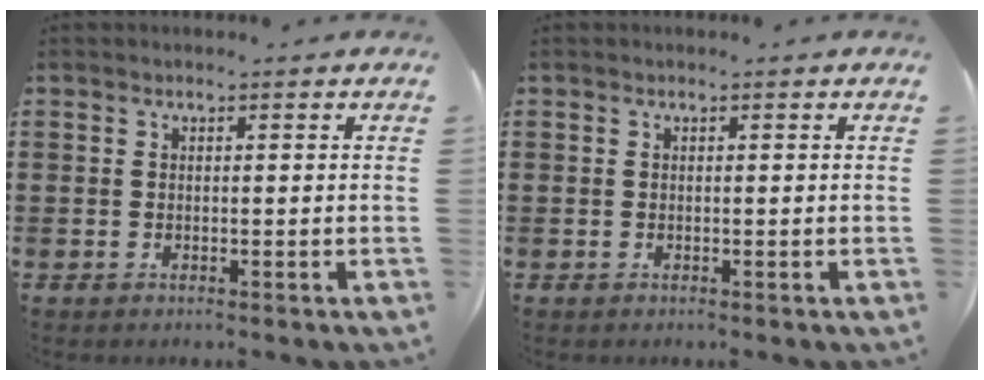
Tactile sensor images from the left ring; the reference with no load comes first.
{"total": 0.0}